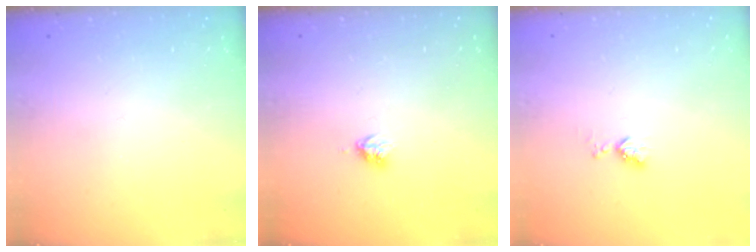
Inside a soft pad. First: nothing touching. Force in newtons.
{"total": 3.0, "press": 3.0, "slide": 0.3}
{"total": 3.7, "press": 3.7, "slide": 0.6}